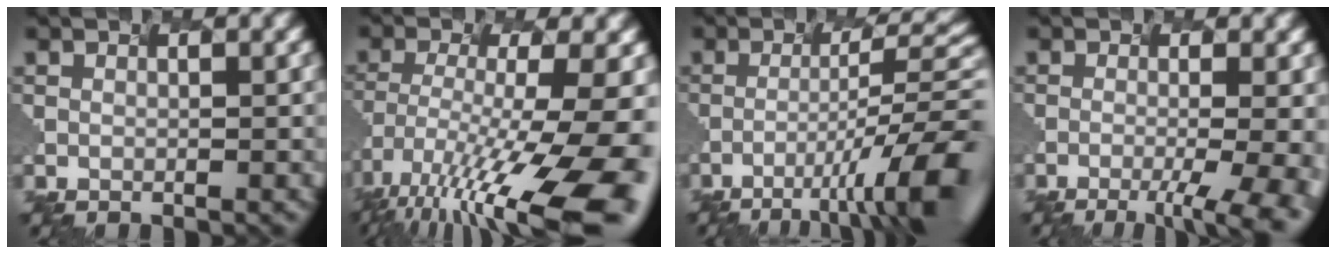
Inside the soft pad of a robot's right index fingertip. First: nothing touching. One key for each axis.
{"total": 14.7, "fx": -9.2, "fy": 2.7, "fz": 11.1, "tx": -0.233, "ty": -0.022, "tz": -0.116}
{"total": 9.8, "fx": -5.6, "fy": 0.6, "fz": 8.1, "tx": -0.140, "ty": -0.003, "tz": -0.059}
{"total": 7.5, "fx": -3.1, "fy": 2.1, "fz": 6.5, "tx": -0.073, "ty": -0.011, "tz": -0.013}